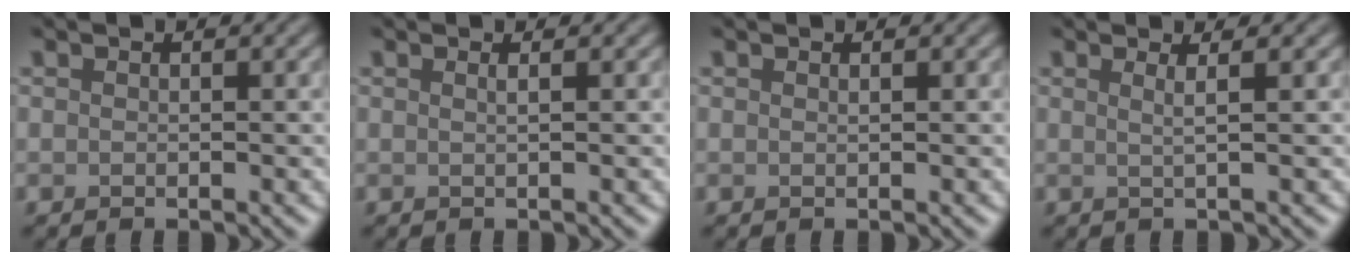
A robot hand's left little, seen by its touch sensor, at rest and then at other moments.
{"total": 1.0, "force": [0.4, 0.4, 0.8], "torque": [-0.005, -0.001, -0.003]}
{"total": 0.0}
{"total": 1.9, "force": [0.7, 0.7, 1.6], "torque": [-0.021, 0.002, -0.010]}